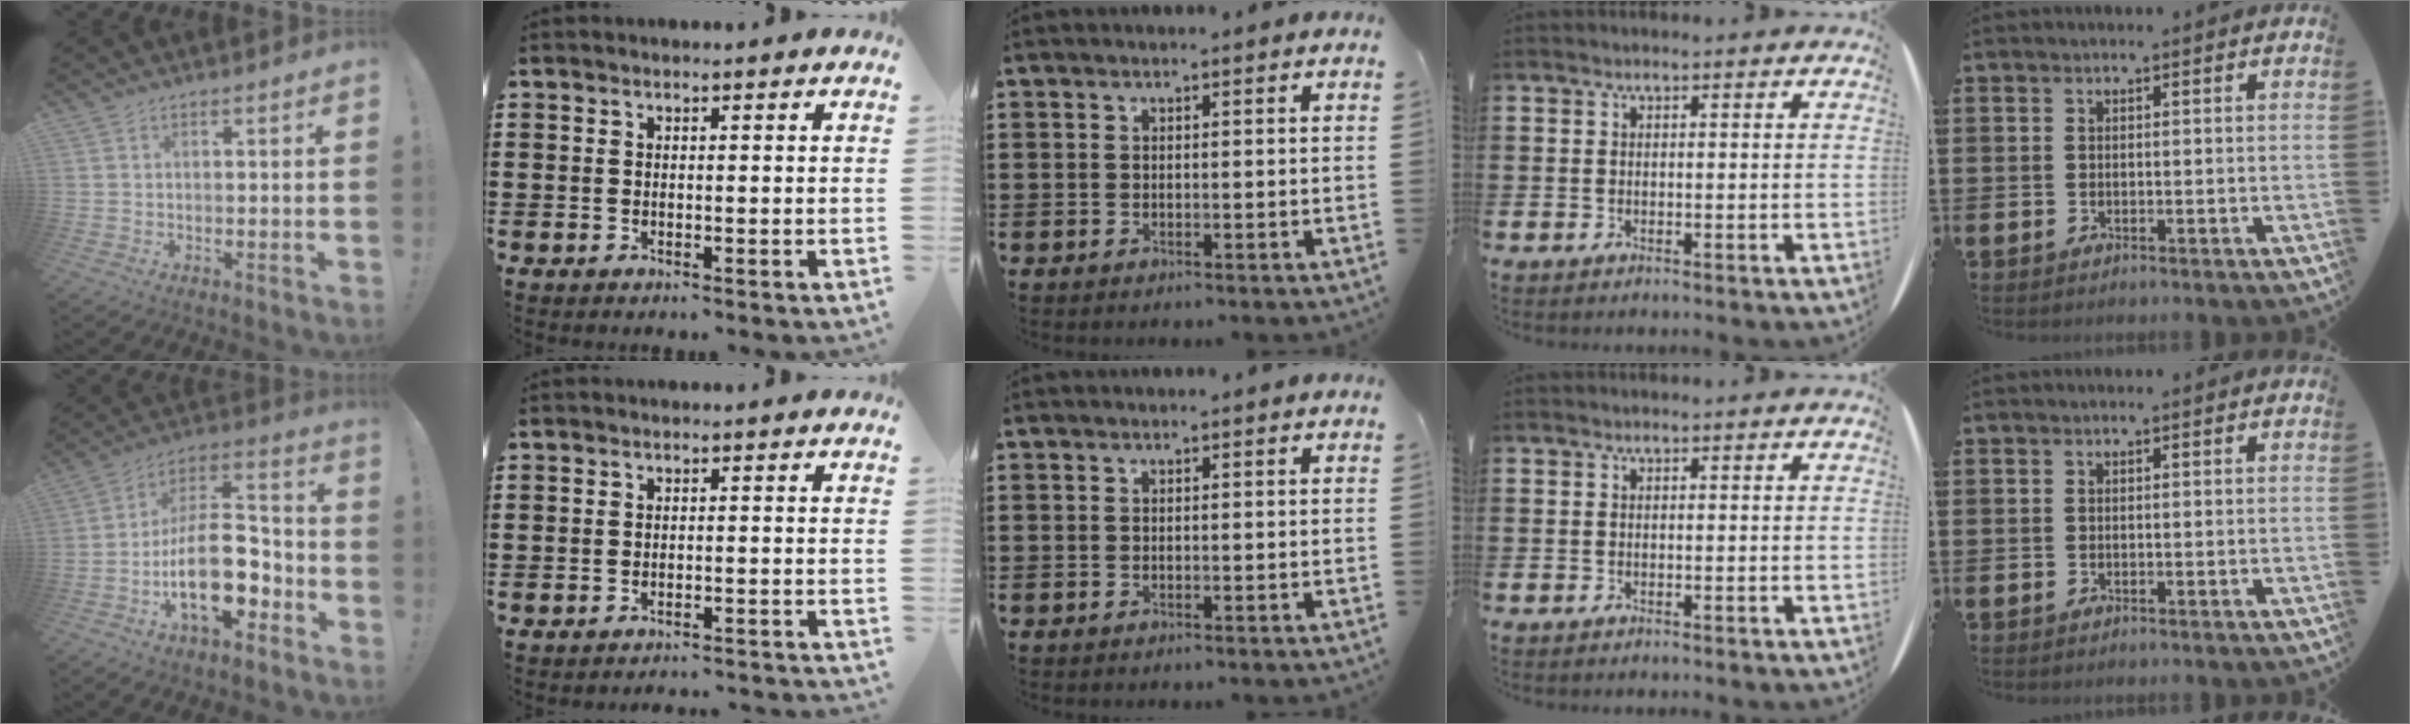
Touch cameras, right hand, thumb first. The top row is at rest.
{"thumb": {"total": 21.0, "force": [-6.9, 10.8, 16.6], "torque": [-0.296, 0.039, -0.106]}, "index": {"total": 1.9, "force": [-1.9, 0.0, 0.0], "torque": [-0.005, 0.002, -0.042]}}